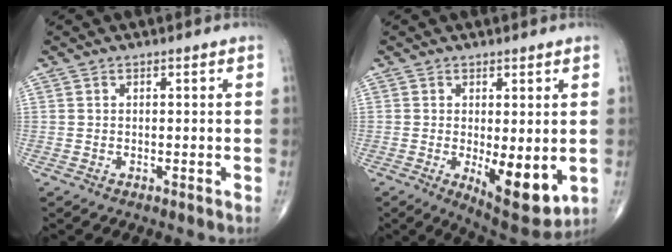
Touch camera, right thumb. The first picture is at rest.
{"total": 10.2, "force": [-1.7, 3.9, 9.3], "torque": [-0.120, -0.027, -0.013]}